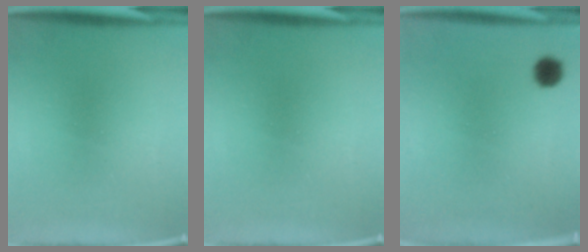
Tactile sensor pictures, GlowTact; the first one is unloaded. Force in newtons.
{"total": 0.0}
{"total": 3.3}